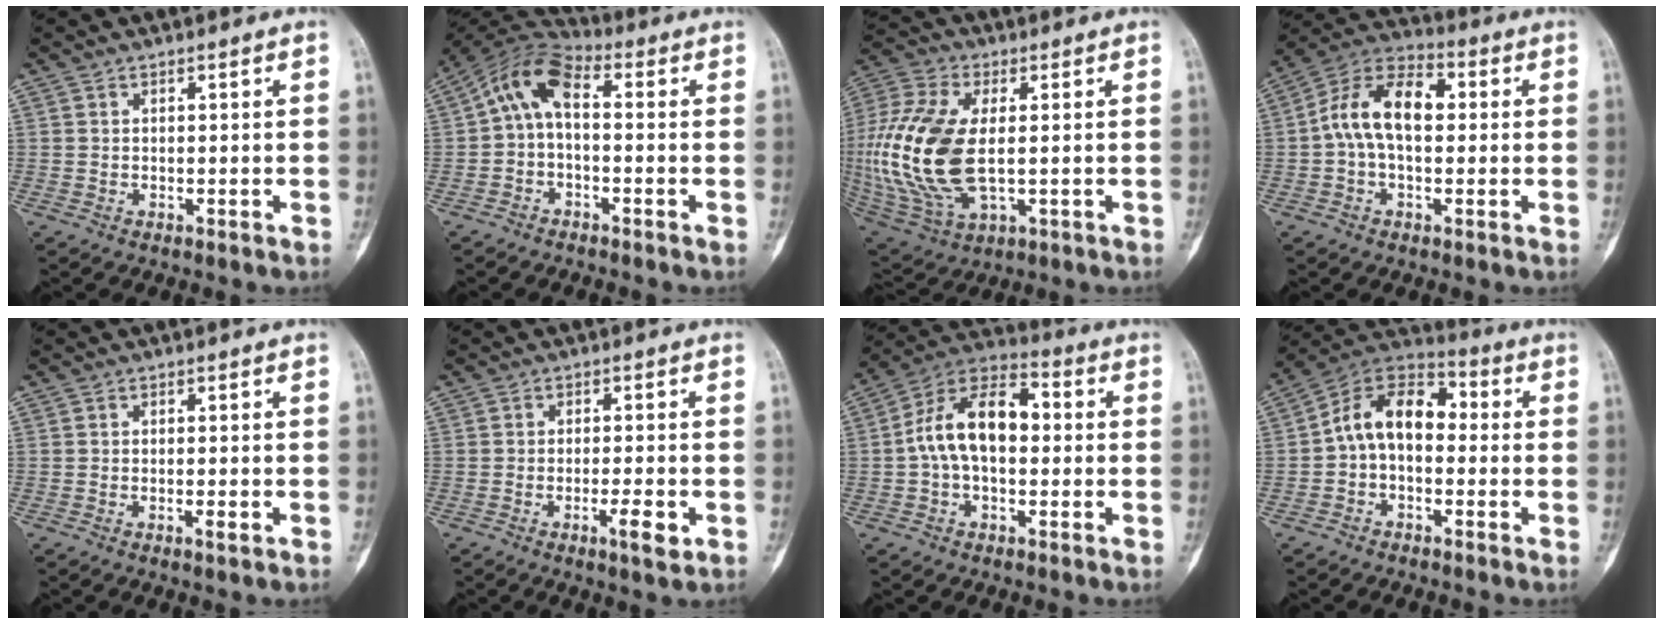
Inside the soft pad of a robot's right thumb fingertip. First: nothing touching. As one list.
[{"total": 8.8, "force": [0.2, 4.9, 7.3], "torque": [-0.130, 0.034, -0.012]}, {"total": 20.8, "force": [0.0, 11.1, 17.6], "torque": [-0.401, -0.008, 0.010]}, {"total": 12.6, "force": [0.9, 7.4, 10.1], "torque": [-0.173, 0.039, 0.006]}, {"total": 1.7, "force": [-0.7, 0.3, 1.5], "torque": [-0.024, -0.002, -0.011]}, {"total": 4.6, "force": [-1.8, 0.9, 4.1], "torque": [-0.065, 0.002, -0.028]}, {"total": 14.1, "force": [0.3, 8.3, 11.4], "torque": [-0.186, 0.042, -0.007]}, {"total": 11.9, "force": [-0.4, 7.9, 8.9], "torque": [-0.125, 0.044, -0.025]}]